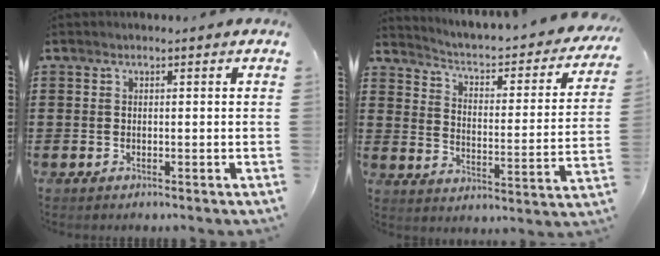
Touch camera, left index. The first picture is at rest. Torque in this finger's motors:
{"motor_torque": [2.14, 0.00, 0.42, 0.09]}